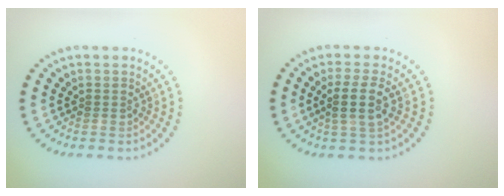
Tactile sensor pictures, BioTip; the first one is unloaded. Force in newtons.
{"total": 3.0, "press": 2.7, "slide": 1.3}